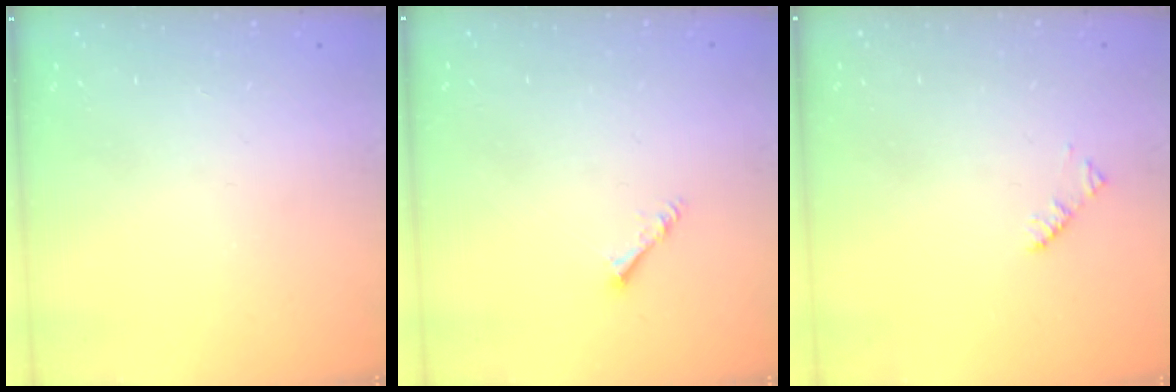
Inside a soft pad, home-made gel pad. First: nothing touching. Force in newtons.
{"total": 1.8, "press": 1.8, "slide": 0.1}
{"total": 1.9, "press": 1.9, "slide": 0.3}